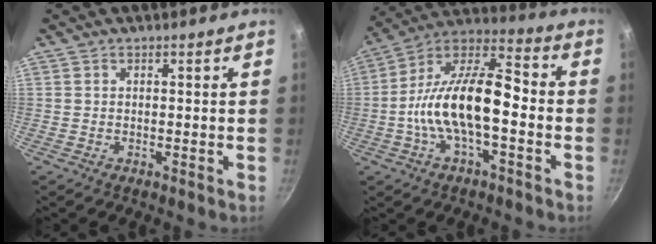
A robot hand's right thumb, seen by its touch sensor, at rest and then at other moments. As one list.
[{"total": 17.9, "force": [-2.8, 7.6, 16.0], "torque": [-0.295, 0.051, -0.054]}]